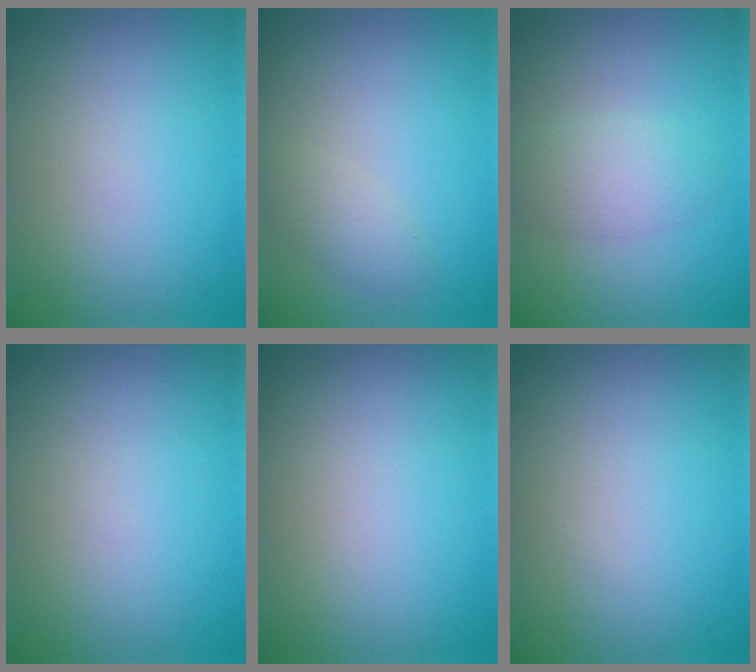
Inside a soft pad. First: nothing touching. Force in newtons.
{"total": 1.7, "press": 1.7, "slide": 0.1}
{"total": 2.8, "press": 2.8, "slide": 0.2}
{"total": 0.0}
{"total": 0.0}
{"total": 0.0}